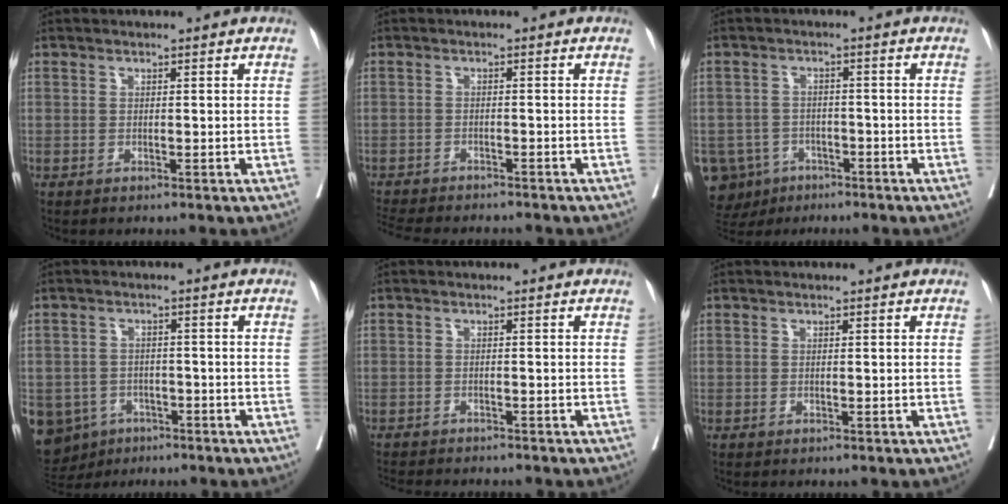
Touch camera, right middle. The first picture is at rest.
{"total": 11.7, "force": [-10.5, 2.3, 4.5], "torque": [-0.087, -0.013, -0.143]}
{"total": 9.6, "force": [-5.1, 7.8, 2.3], "torque": [-0.068, 0.001, -0.073]}
{"total": 10.7, "force": [-5.8, 8.6, 2.8], "torque": [-0.088, -0.001, -0.078]}
{"total": 8.1, "force": [-7.4, 1.3, 3.0], "torque": [-0.045, -0.009, -0.100]}
{"total": 0.0}